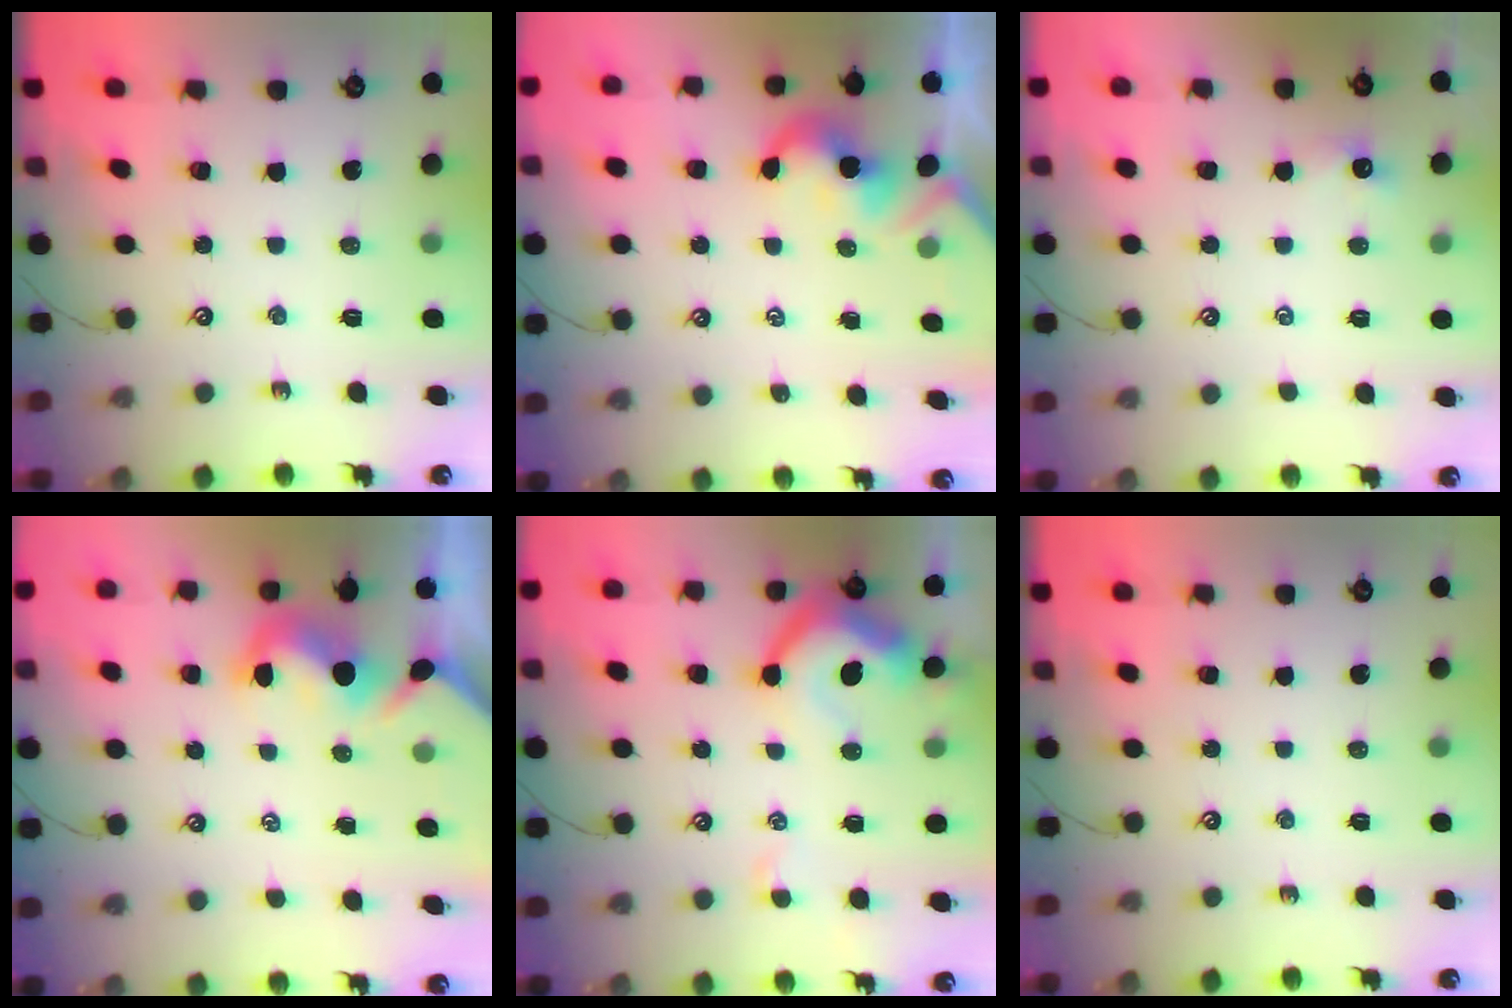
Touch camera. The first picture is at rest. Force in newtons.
{"total": 2.0, "press": 1.9, "slide": 0.5}
{"total": 0.6, "press": 0.3, "slide": 0.5}
{"total": 1.9, "press": 1.6, "slide": 1.0}
{"total": 9.5, "press": 9.4, "slide": 1.6}
{"total": 0.0}